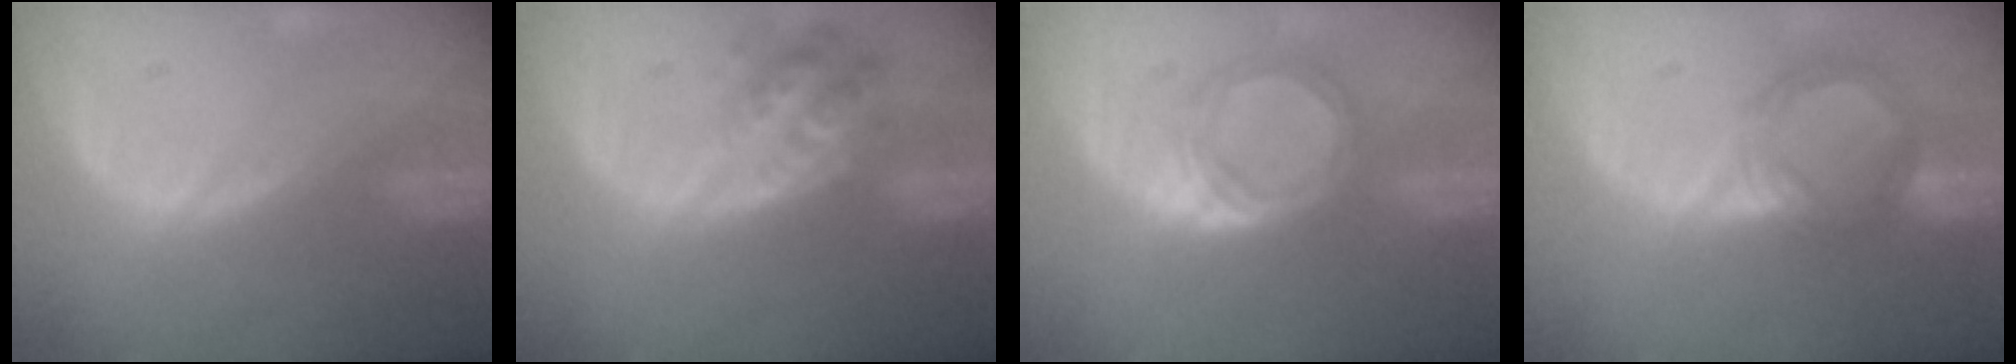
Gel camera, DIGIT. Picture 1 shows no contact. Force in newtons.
{"total": 6.0, "press": 5.6, "slide": 2.3}
{"total": 5.6, "press": 5.0, "slide": 2.6}
{"total": 5.4, "press": 5.3, "slide": 0.9}